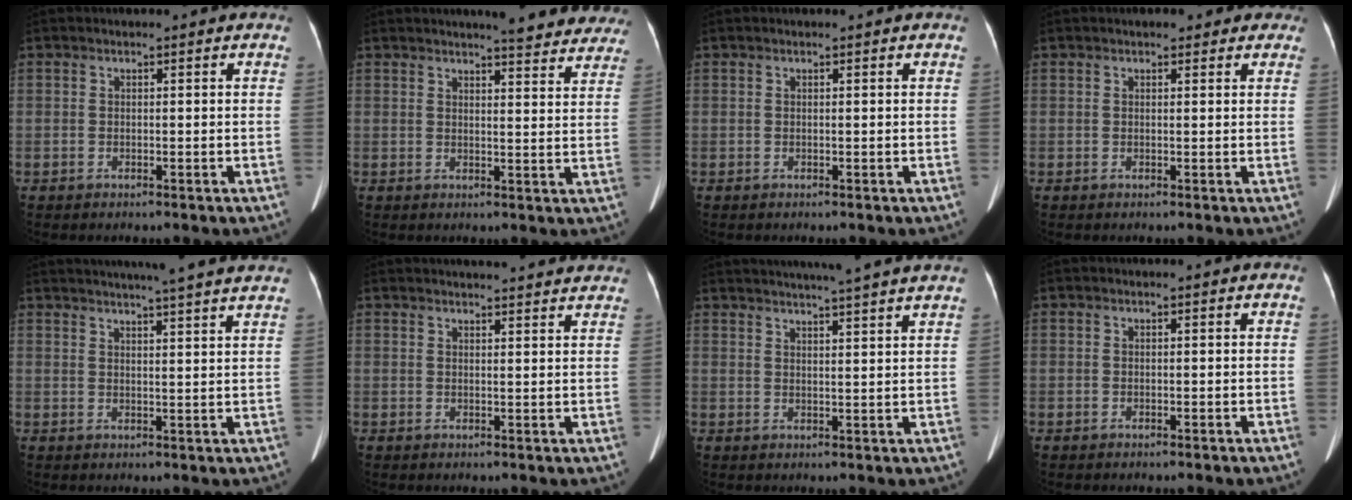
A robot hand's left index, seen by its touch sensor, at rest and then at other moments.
{"total": 11.8, "force": [10.8, 2.0, 4.3], "torque": [-0.027, -0.016, 0.104]}
{"total": 0.0}
{"total": 3.2, "force": [2.4, 1.6, 1.4], "torque": [-0.002, 0.014, 0.023]}
{"total": 17.5, "force": [15.6, -0.2, 7.8], "torque": [-0.124, 0.005, 0.194]}
{"total": 12.3, "force": [11.7, 1.2, 3.7], "torque": [-0.037, 0.014, 0.127]}
{"total": 14.7, "force": [13.1, -0.8, 6.4], "torque": [-0.108, 0.002, 0.165]}
{"total": 0.0}